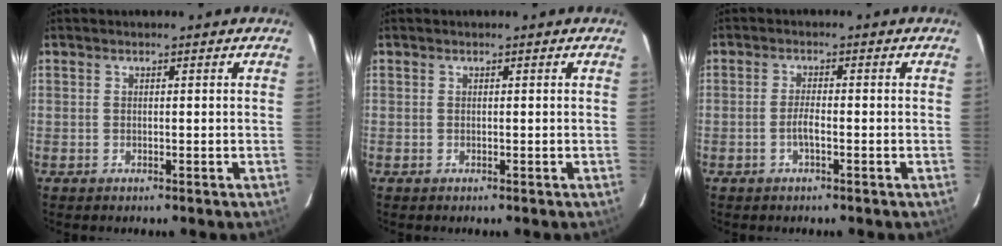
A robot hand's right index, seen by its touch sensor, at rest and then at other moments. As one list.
[{"total": 0.0}, {"total": 2.1, "force": [-1.0, 0.4, 1.8], "torque": [-0.039, 0.001, -0.019]}]